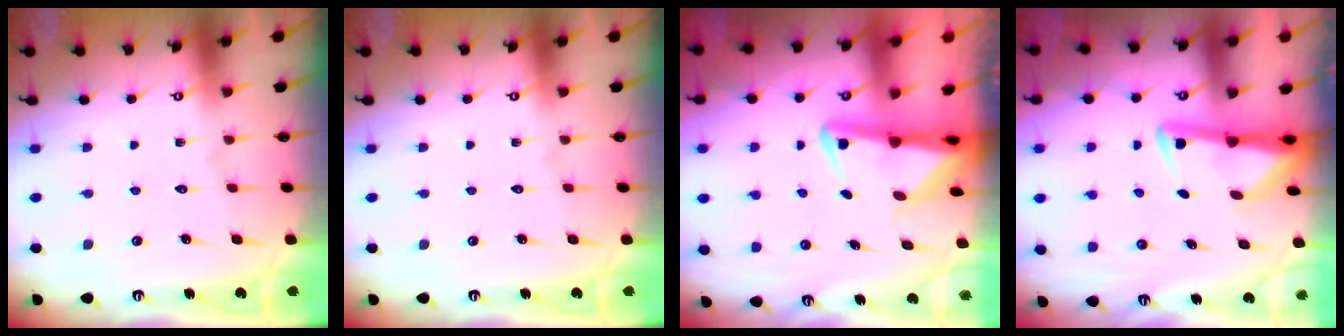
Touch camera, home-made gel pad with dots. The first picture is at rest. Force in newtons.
{"total": 0.0}
{"total": 3.7, "press": 3.6, "slide": 0.7}
{"total": 3.0, "press": 2.9, "slide": 0.6}